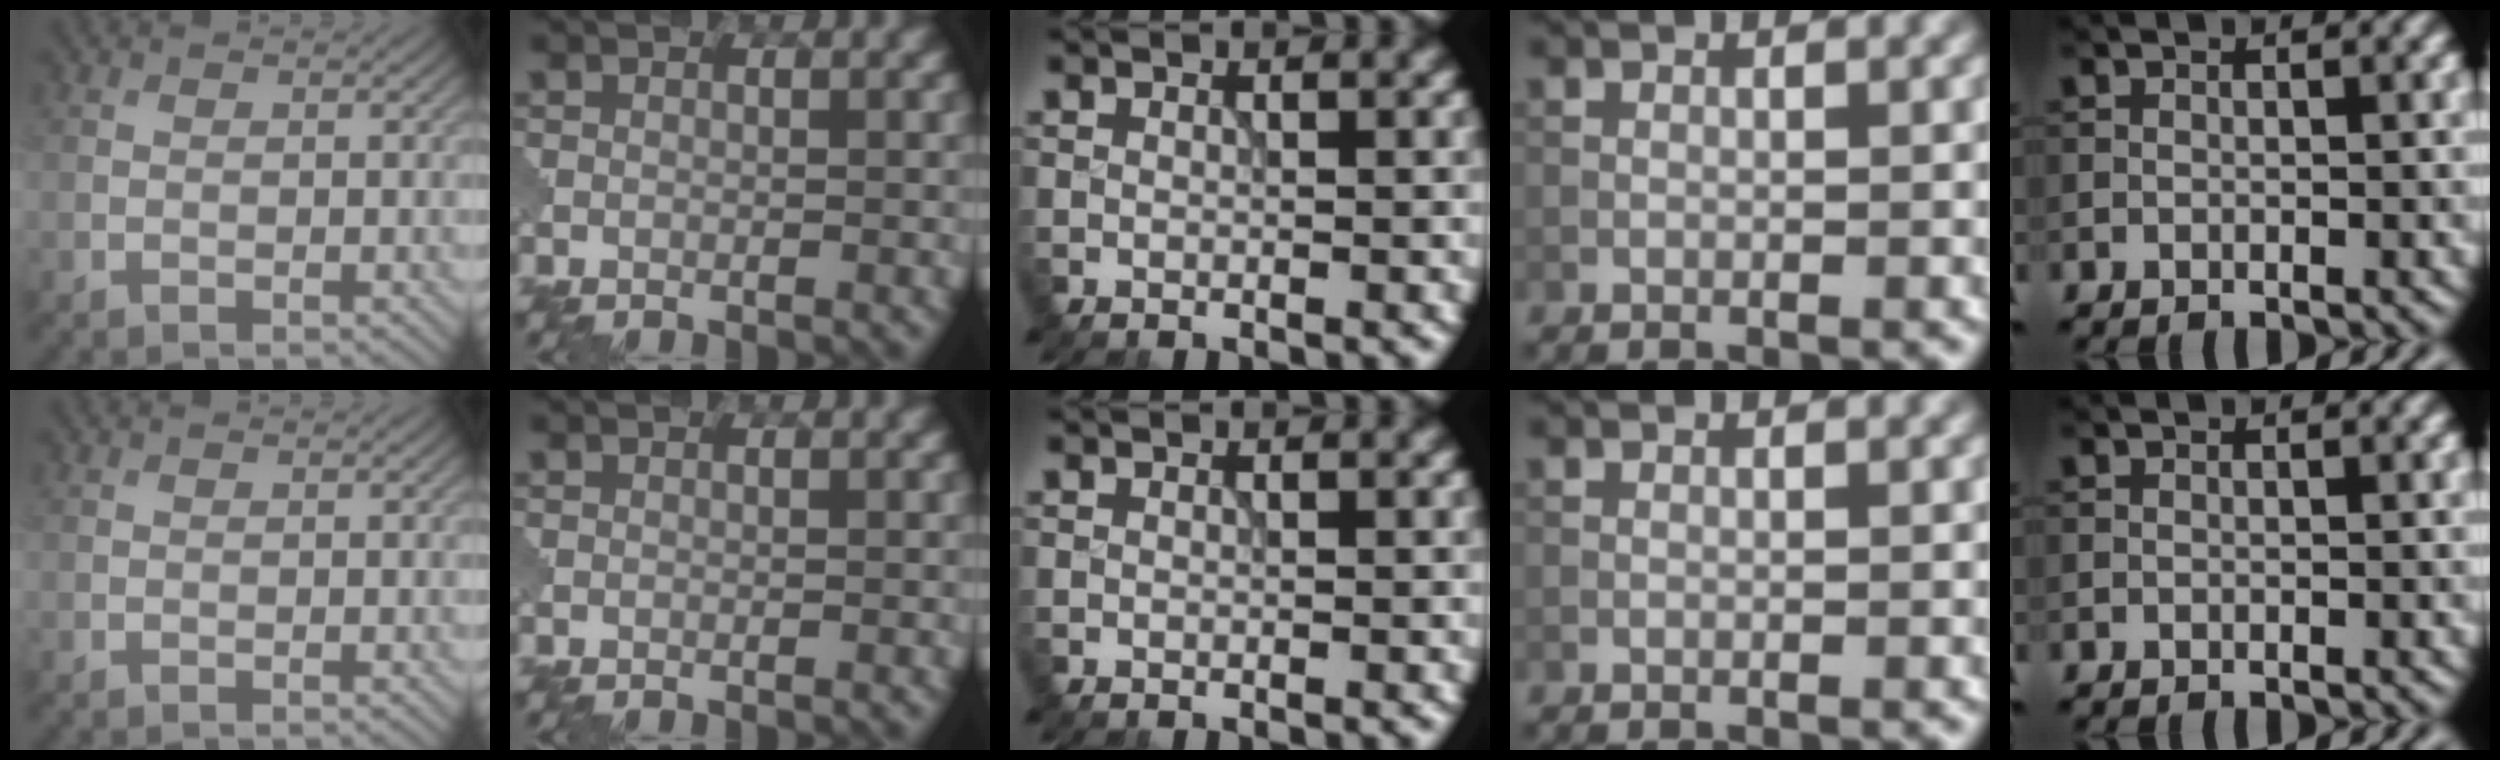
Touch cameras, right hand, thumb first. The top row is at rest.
{}